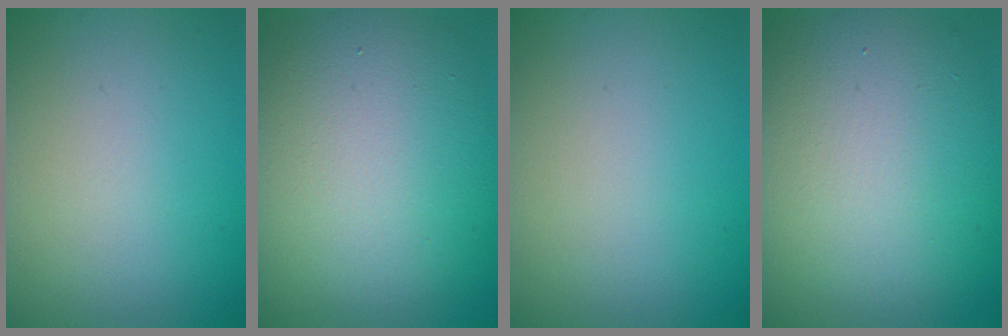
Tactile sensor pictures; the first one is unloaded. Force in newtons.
{"total": 12.9, "press": 12.9, "slide": 0.7}
{"total": 0.0}
{"total": 12.3, "press": 12.2, "slide": 1.1}